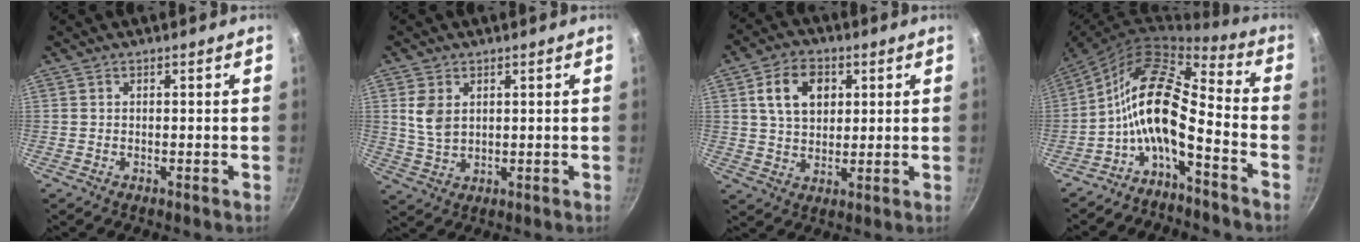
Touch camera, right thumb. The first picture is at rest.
{"total": 5.7, "force": [1.7, 3.8, 3.8], "torque": [-0.070, -0.013, 0.039]}
{"total": 9.9, "force": [3.0, 7.1, 6.2], "torque": [-0.088, 0.001, 0.048]}
{"total": 13.0, "force": [-5.4, 5.1, 10.6], "torque": [-0.201, 0.079, -0.119]}